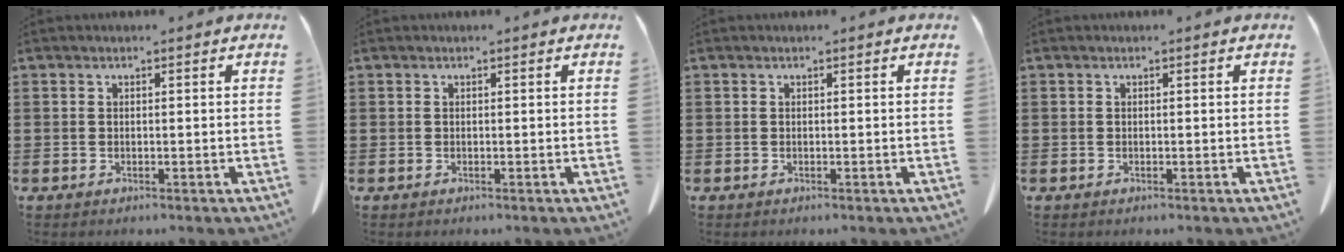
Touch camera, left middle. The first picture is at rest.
{"total": 0.0}
{"total": 0.0}
{"total": 0.0}